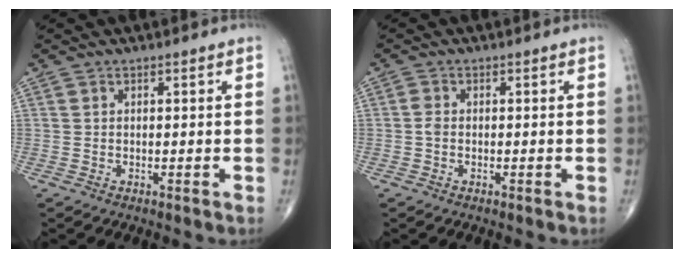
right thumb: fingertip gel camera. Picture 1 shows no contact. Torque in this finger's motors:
{"motor_torque": [0.29, 0.51, 0.15, -0.12, -0.02]}